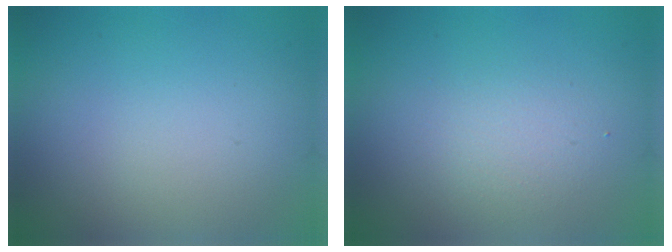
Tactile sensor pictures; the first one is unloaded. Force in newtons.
{"total": 2.0, "press": 2.0, "slide": 0.1}